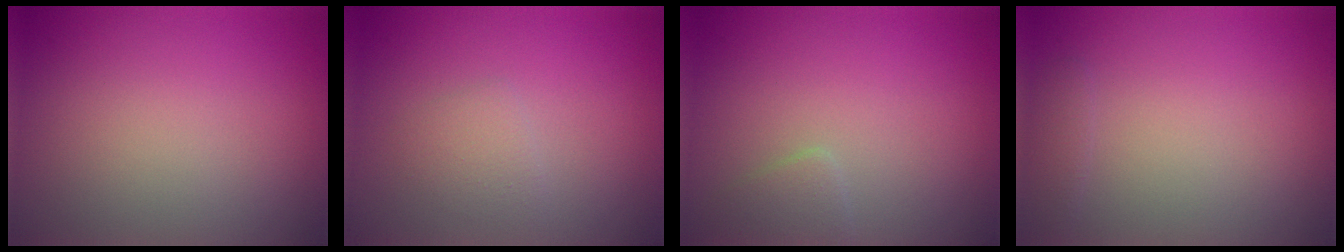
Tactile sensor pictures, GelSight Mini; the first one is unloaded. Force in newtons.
{"total": 1.5, "press": 1.5, "slide": 0.0}
{"total": 1.4, "press": 1.4, "slide": 0.1}
{"total": 0.8, "press": 0.8, "slide": 0.1}